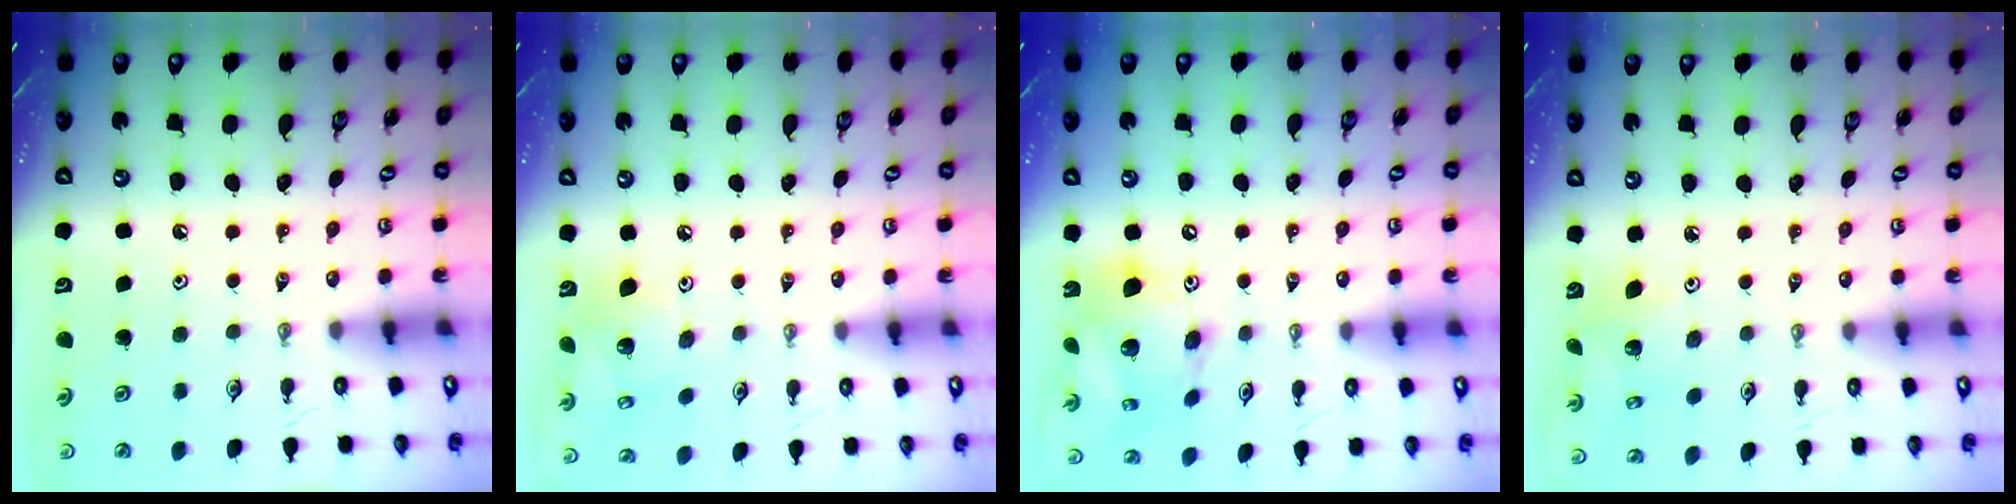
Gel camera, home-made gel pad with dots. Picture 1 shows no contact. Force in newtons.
{"total": 9.7, "press": 9.4, "slide": 2.4}
{"total": 15.7, "press": 15.6, "slide": 1.9}
{"total": 4.6, "press": 4.6, "slide": 0.3}